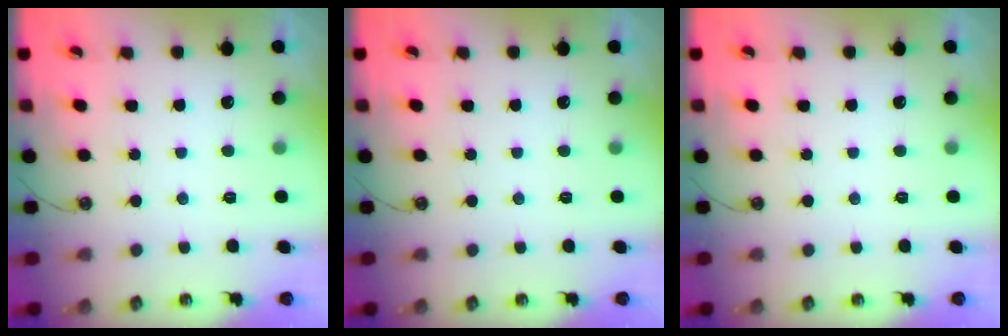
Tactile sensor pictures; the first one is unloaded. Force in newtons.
{"total": 0.0}
{"total": 0.0}